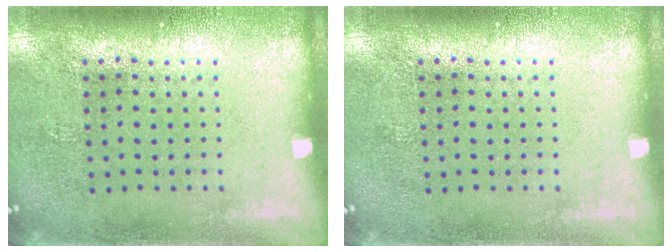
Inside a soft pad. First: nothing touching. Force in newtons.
{"total": 0.0}